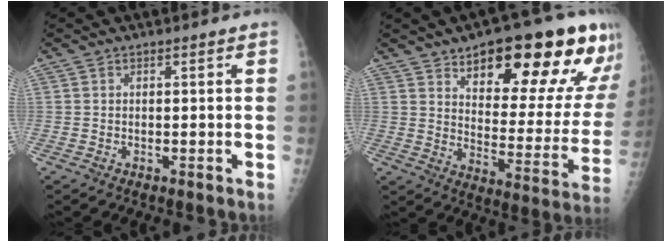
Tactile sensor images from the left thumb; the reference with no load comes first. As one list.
[{"total": 24.4, "force": [14.6, 9.1, 17.4], "torque": [-0.184, -0.051, 0.209]}]